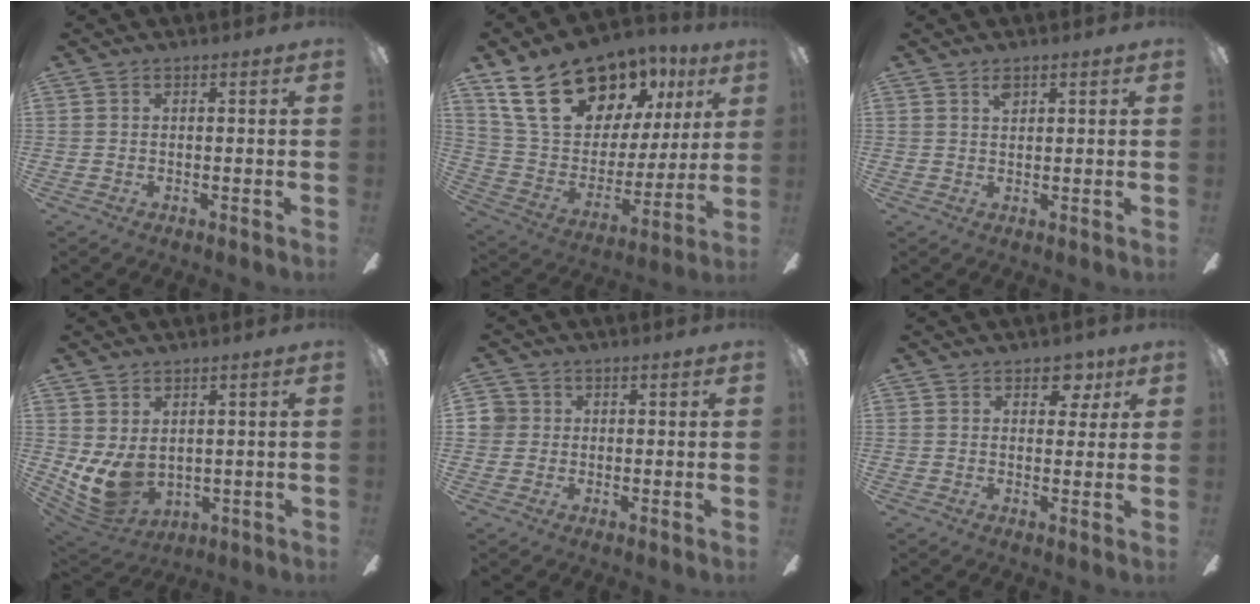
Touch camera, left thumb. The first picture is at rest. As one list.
[{"total": 23.3, "force": [15.6, 13.2, 11.3], "torque": [-0.203, -0.084, 0.294]}, {"total": 2.4, "force": [1.7, 1.0, 1.3], "torque": [-0.022, -0.002, 0.029]}, {"total": 9.3, "force": [1.1, 6.7, 6.3], "torque": [-0.138, -0.021, 0.025]}, {"total": 3.4, "force": [0.5, 3.3, 0.7], "torque": [-0.012, 0.007, 0.009]}, {"total": 5.5, "force": [3.2, 3.6, 2.7], "torque": [-0.014, -0.009, 0.050]}]